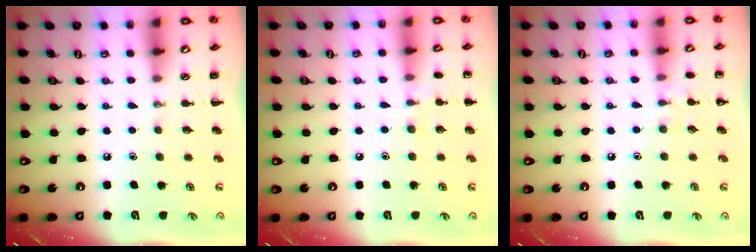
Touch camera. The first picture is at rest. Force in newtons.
{"total": 5.9, "press": 5.6, "slide": 1.9}
{"total": 6.9, "press": 6.6, "slide": 1.9}